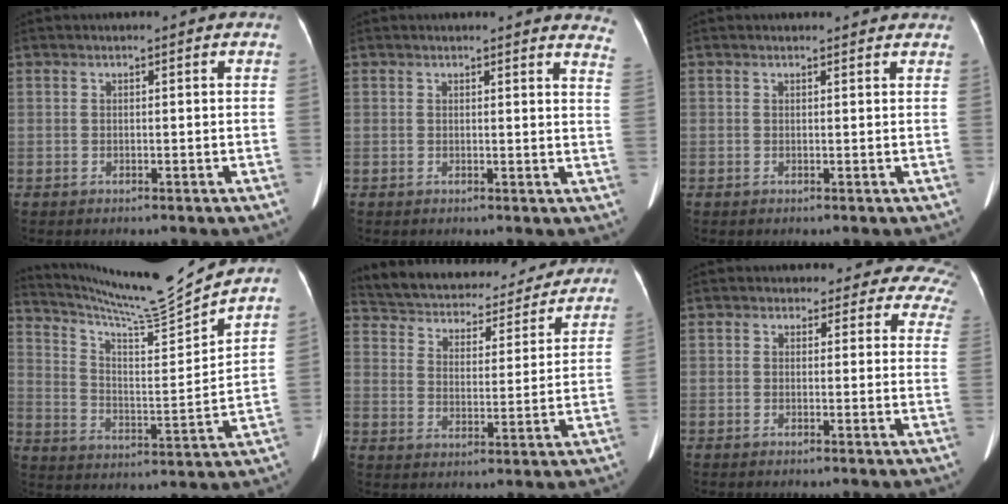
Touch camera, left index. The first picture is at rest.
{"total": 7.6, "force": [7.6, 0.2, 1.1], "torque": [0.013, -0.070, 0.047]}
{"total": 2.9, "force": [2.5, 1.4, -0.1], "torque": [0.014, 0.005, 0.020]}
{"total": 14.6, "force": [13.8, -2.7, 4.1], "torque": [-0.081, -0.049, 0.227]}
{"total": 21.1, "force": [19.2, 6.3, 6.0], "torque": [-0.104, 0.004, 0.264]}
{"total": 11.1, "force": [9.6, 5.6, -0.2], "torque": [0.058, -0.031, 0.061]}